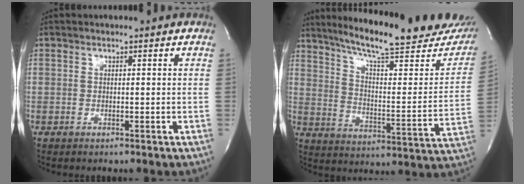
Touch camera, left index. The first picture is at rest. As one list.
[{"total": 26.3, "force": [22.3, 3.4, 13.6], "torque": [-0.207, -0.056, 0.296]}]